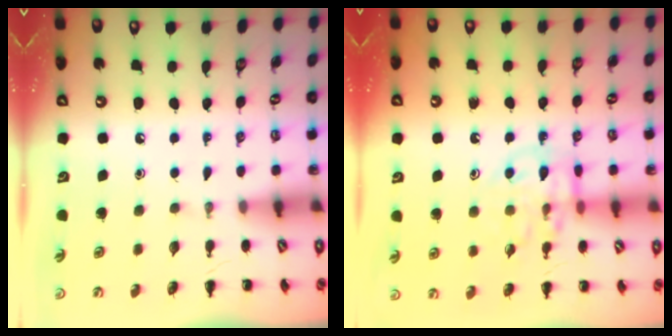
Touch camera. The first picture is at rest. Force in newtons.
{"total": 12.9, "press": 12.8, "slide": 1.2}